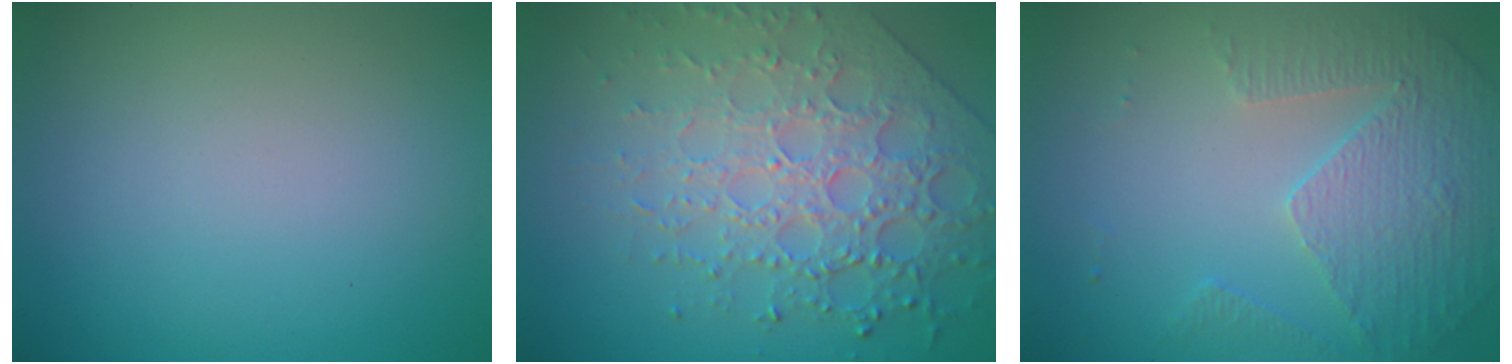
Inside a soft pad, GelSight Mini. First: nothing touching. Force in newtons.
{"total": 7.6, "press": 5.5, "slide": 5.3}
{"total": 5.0, "press": 3.6, "slide": 3.5}